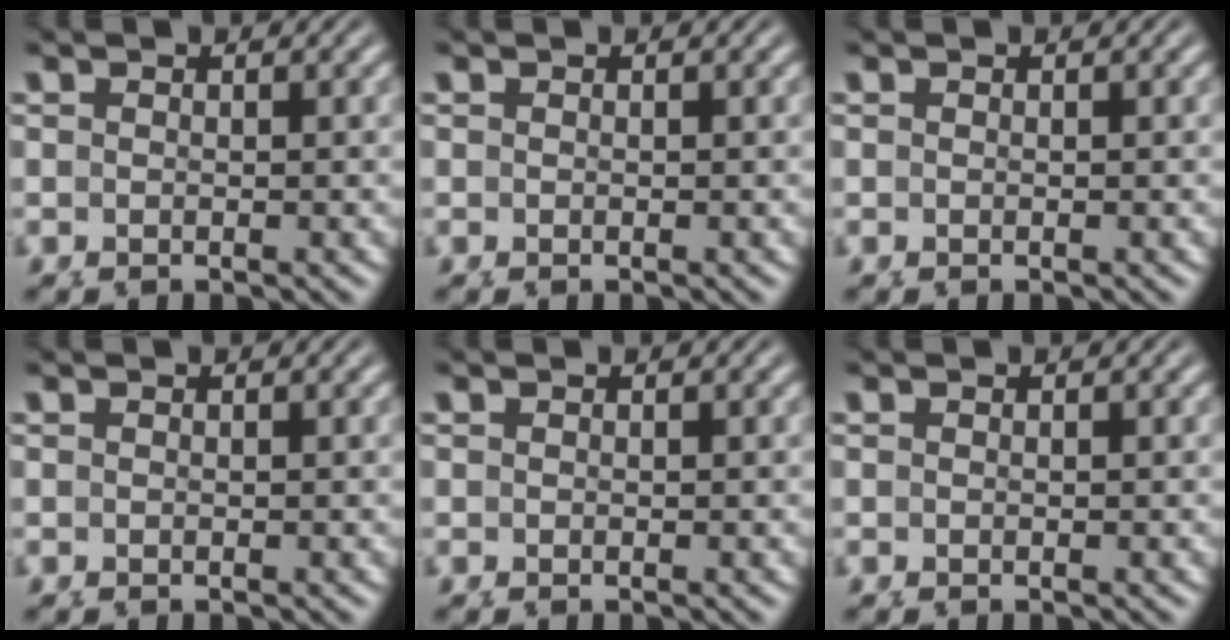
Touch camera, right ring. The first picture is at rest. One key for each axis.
{"total": 0.0}
{"total": 0.0}
{"total": 0.0}
{"total": 0.0}
{"total": 0.0}